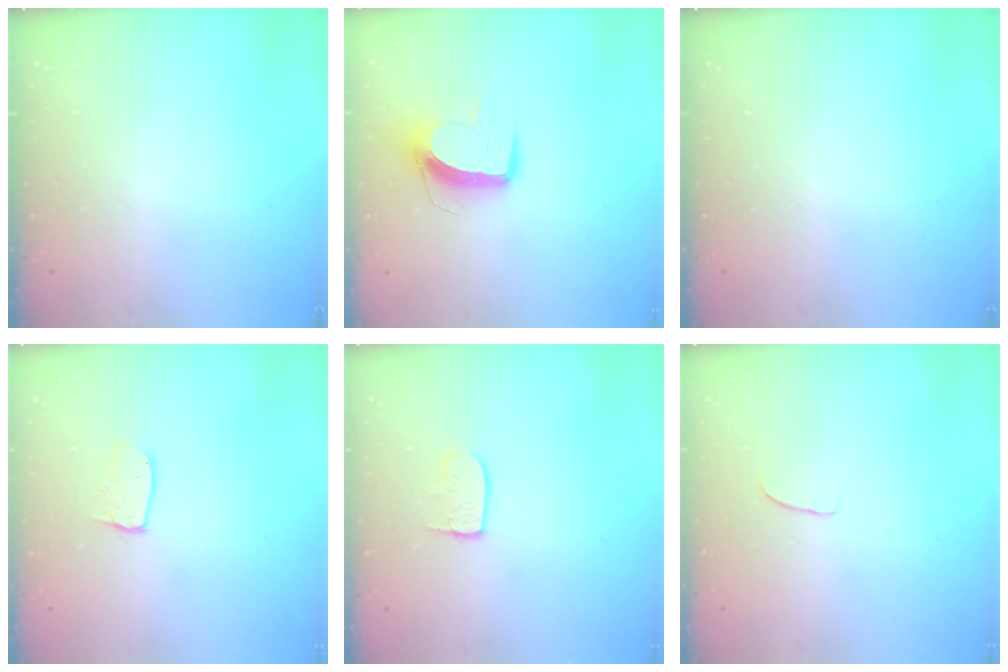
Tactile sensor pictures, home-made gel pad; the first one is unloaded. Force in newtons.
{"total": 9.8, "press": 9.8, "slide": 0.5}
{"total": 0.0}
{"total": 4.2, "press": 4.2, "slide": 0.4}
{"total": 7.2, "press": 7.1, "slide": 0.4}
{"total": 4.7, "press": 4.7, "slide": 0.3}